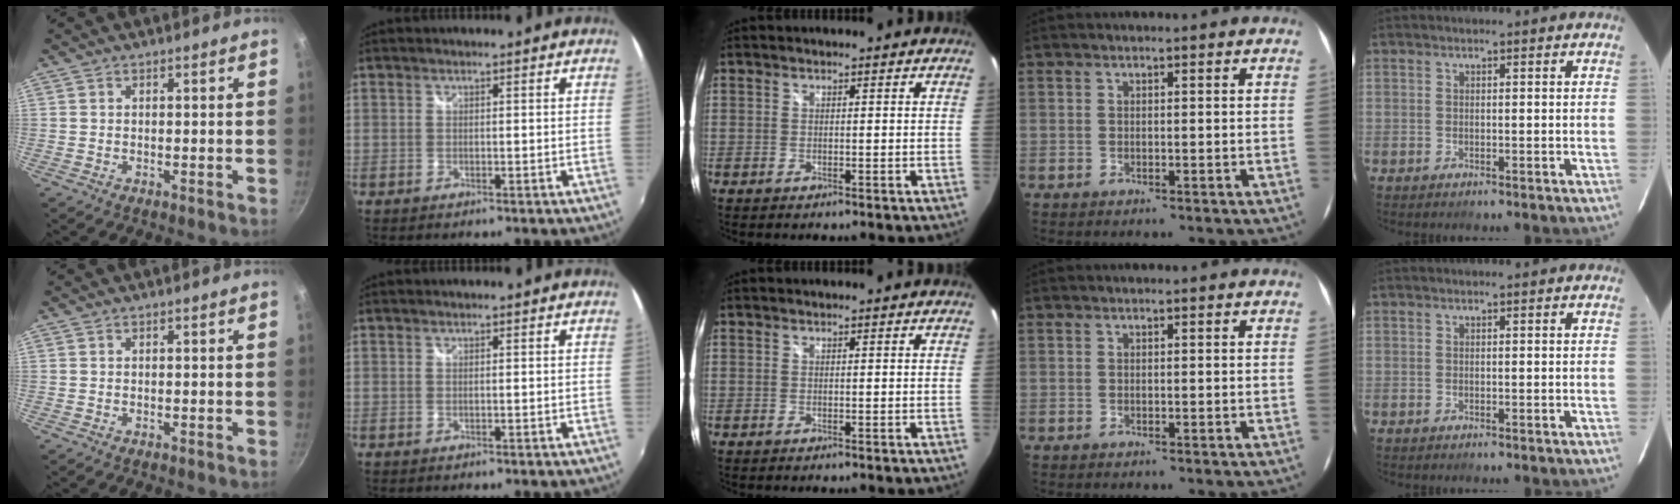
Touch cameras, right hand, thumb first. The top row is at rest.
{}